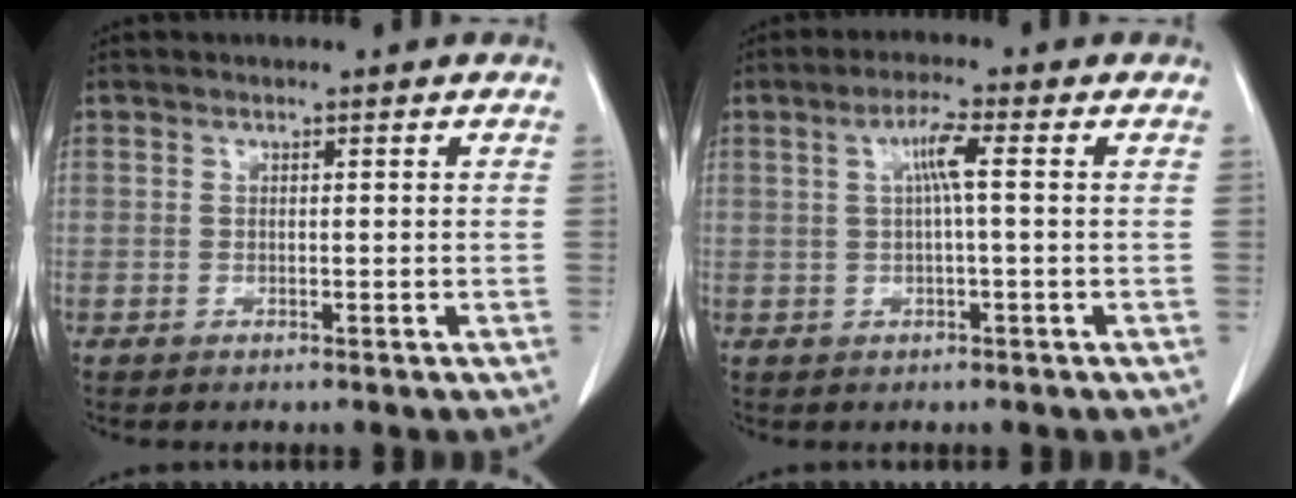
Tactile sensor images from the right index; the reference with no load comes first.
{"total": 3.8, "force": [0.7, 0.2, 3.8], "torque": [-0.071, 0.009, 0.013]}